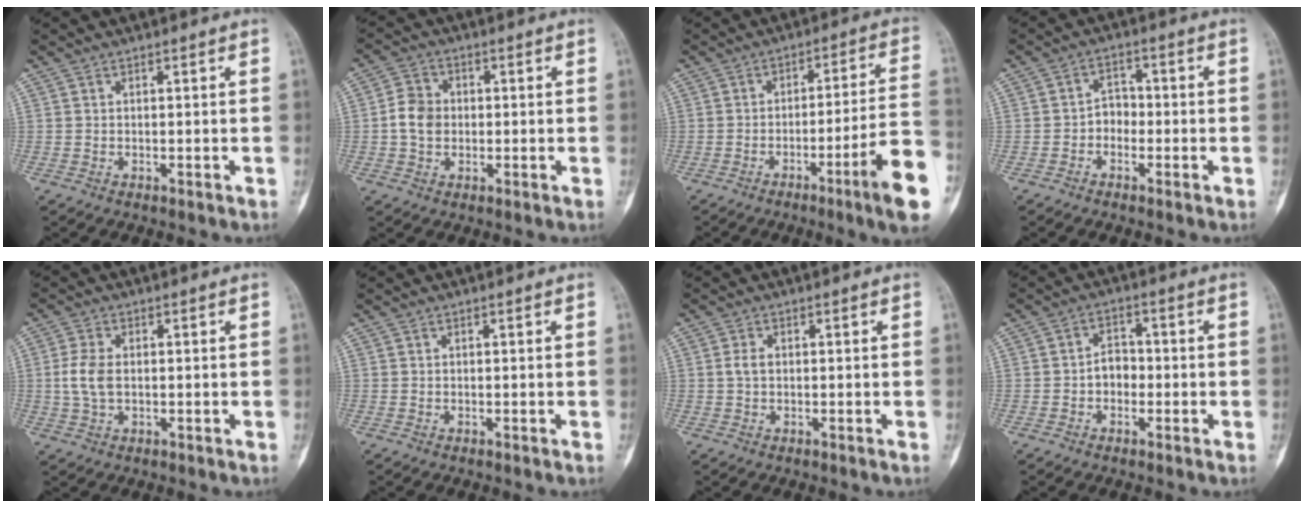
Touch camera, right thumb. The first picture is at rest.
{"total": 5.6, "force": [-0.3, 4.6, 3.1], "torque": [-0.048, 0.012, -0.011]}
{"total": 14.1, "force": [-6.4, 0.3, 12.6], "torque": [-0.174, 0.026, -0.092]}
{"total": 3.5, "force": [-1.3, 2.7, 1.7], "torque": [-0.004, 0.020, -0.031]}
{"total": 5.1, "force": [0.0, 3.1, 4.1], "torque": [-0.097, 0.006, -0.002]}
{"total": 0.0}
{"total": 1.8, "force": [0.0, 1.1, 1.5], "torque": [-0.033, 0.004, -0.001]}
{"total": 4.1, "force": [-1.0, 3.2, 2.4], "torque": [-0.019, 0.019, -0.025]}